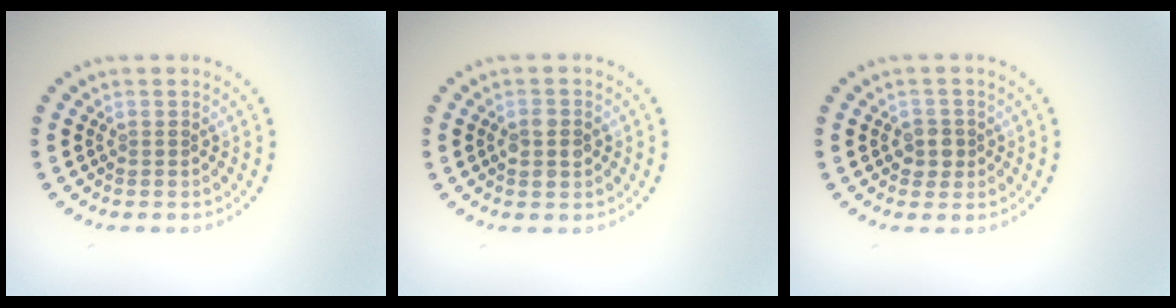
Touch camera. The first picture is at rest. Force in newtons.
{"total": 2.1, "press": 2.1, "slide": 0.4}
{"total": 1.8, "press": 1.6, "slide": 0.8}